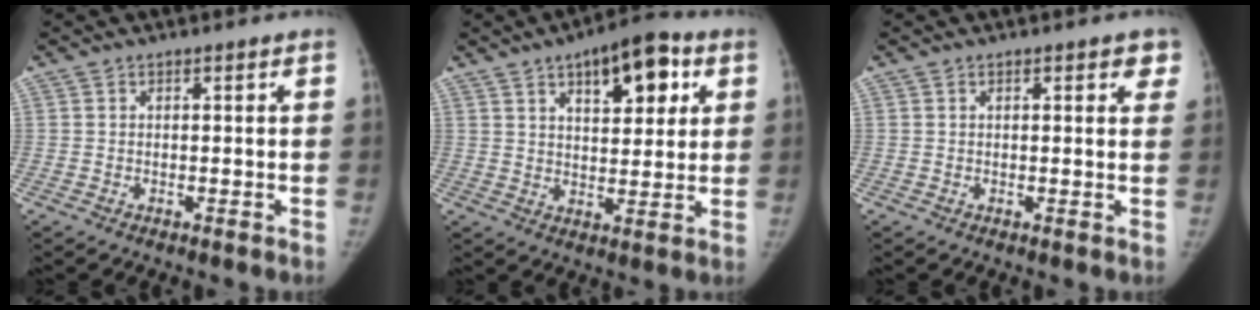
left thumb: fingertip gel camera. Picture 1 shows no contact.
{"total": 12.6, "force": [5.8, 5.9, 9.5], "torque": [-0.098, -0.010, 0.081]}
{"total": 3.3, "force": [1.8, 1.3, 2.4], "torque": [-0.005, -0.002, 0.014]}